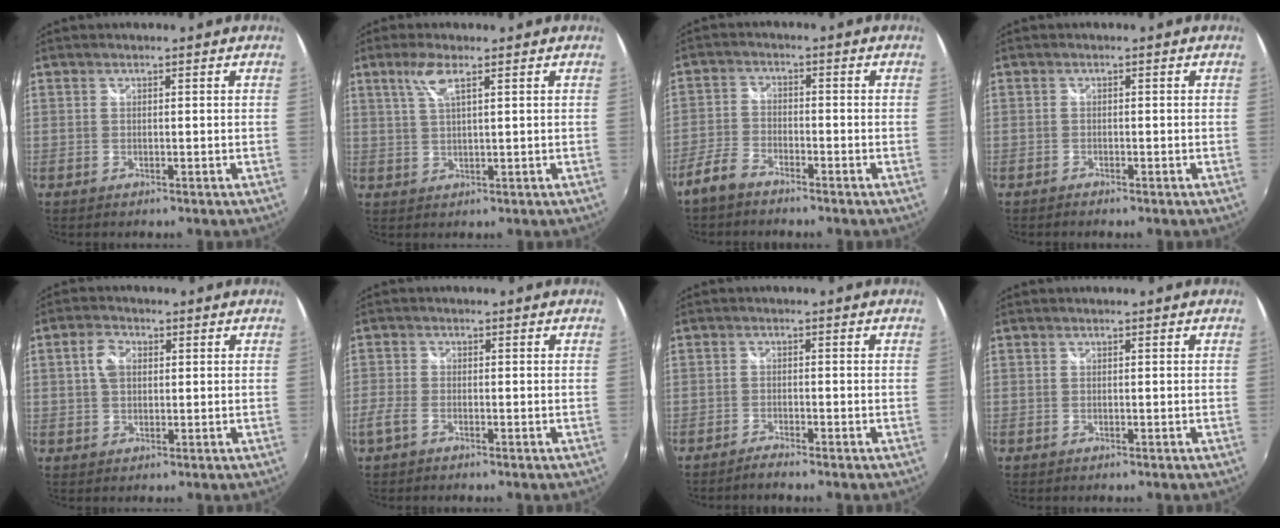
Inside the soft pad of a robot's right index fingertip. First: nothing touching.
{"total": 4.2, "force": [2.2, 0.5, 3.5], "torque": [-0.071, 0.004, 0.045]}
{"total": 4.7, "force": [-3.8, 1.8, 2.1], "torque": [-0.055, 0.004, -0.079]}
{"total": 1.0, "force": [-0.9, 0.3, 0.3], "torque": [-0.013, -0.002, -0.018]}
{"total": 4.2, "force": [1.2, 2.9, 2.7], "torque": [-0.050, 0.014, 0.021]}
{"total": 3.2, "force": [-2.0, 1.4, 2.0], "torque": [-0.054, -0.003, -0.045]}
{"total": 1.8, "force": [-1.7, 0.0, 0.5], "torque": [-0.021, -0.003, -0.036]}
{"total": 0.0}